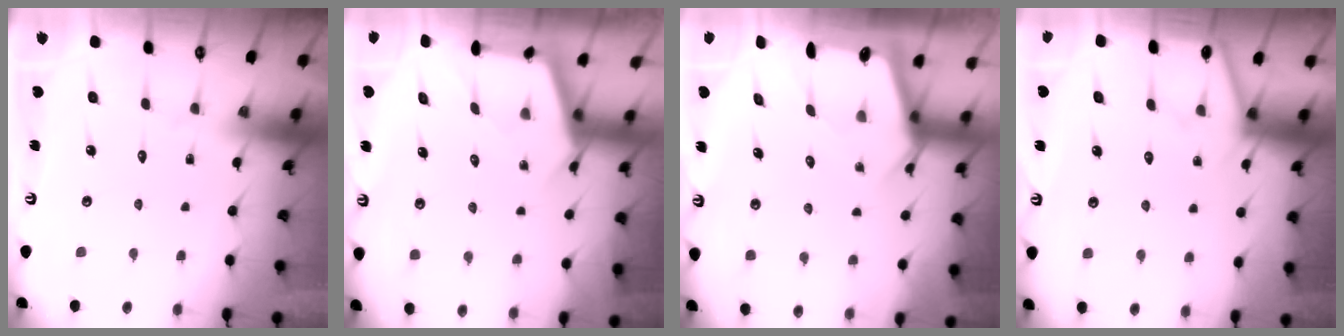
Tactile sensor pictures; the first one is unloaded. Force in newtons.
{"total": 2.7, "press": 2.7, "slide": 0.3}
{"total": 2.7, "press": 2.7, "slide": 0.1}
{"total": 4.0, "press": 3.9, "slide": 0.4}